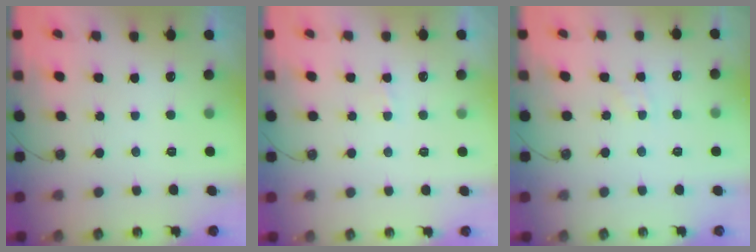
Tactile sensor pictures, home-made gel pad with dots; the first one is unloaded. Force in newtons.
{"total": 1.4, "press": 1.3, "slide": 0.2}
{"total": 4.9, "press": 4.8, "slide": 0.7}